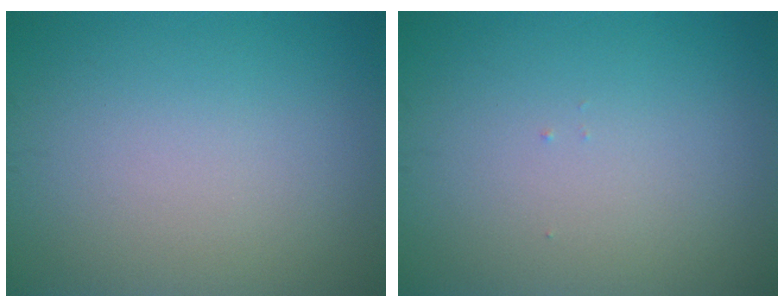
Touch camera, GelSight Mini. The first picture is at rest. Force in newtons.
{"total": 0.0}